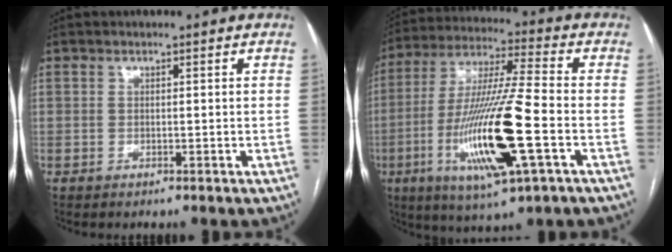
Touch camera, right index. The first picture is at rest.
{"total": 18.9, "force": [-5.4, 1.3, 18.0], "torque": [-0.370, -0.023, -0.097]}